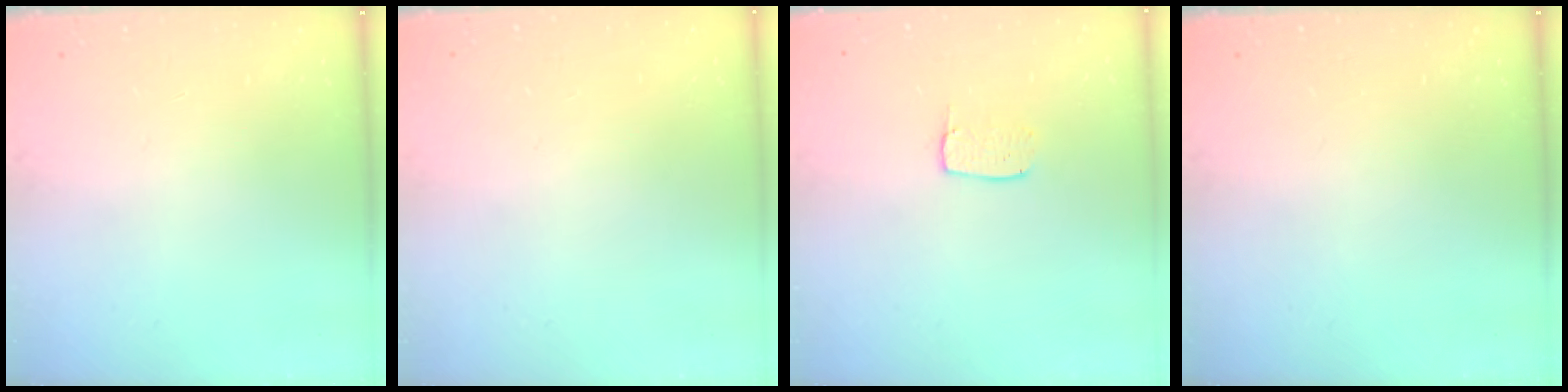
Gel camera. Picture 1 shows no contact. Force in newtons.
{"total": 0.0}
{"total": 4.4, "press": 4.4, "slide": 0.3}
{"total": 0.0}